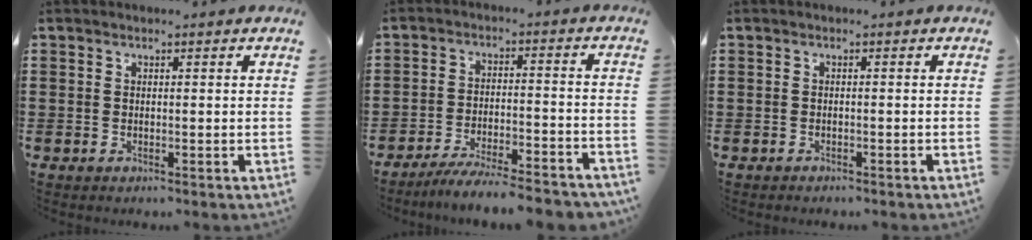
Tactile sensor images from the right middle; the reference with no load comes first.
{"total": 5.8, "force": [-5.5, 0.0, 1.8], "torque": [-0.035, -0.006, -0.107]}
{"total": 0.7, "force": [-0.6, 0.2, 0.0], "torque": [-0.001, 0.001, -0.014]}